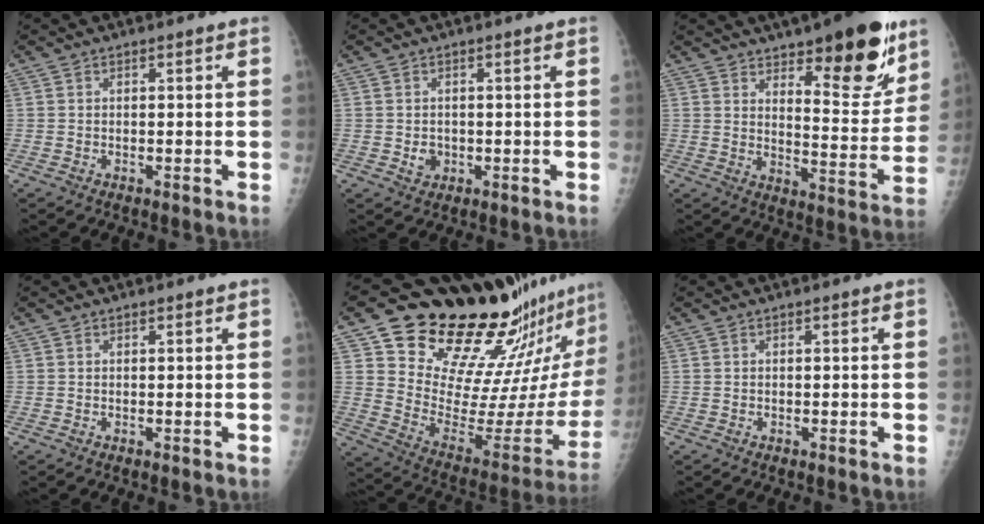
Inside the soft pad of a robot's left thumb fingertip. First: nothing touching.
{"total": 2.0, "force": [-0.3, 1.7, 1.0], "torque": [-0.009, 0.001, 0.001]}
{"total": 16.8, "force": [10.8, 5.8, 11.5], "torque": [-0.104, -0.074, 0.160]}
{"total": 0.0}
{"total": 28.1, "force": [22.6, 8.1, 14.6], "torque": [-0.187, -0.169, 0.333]}
{"total": 0.0}